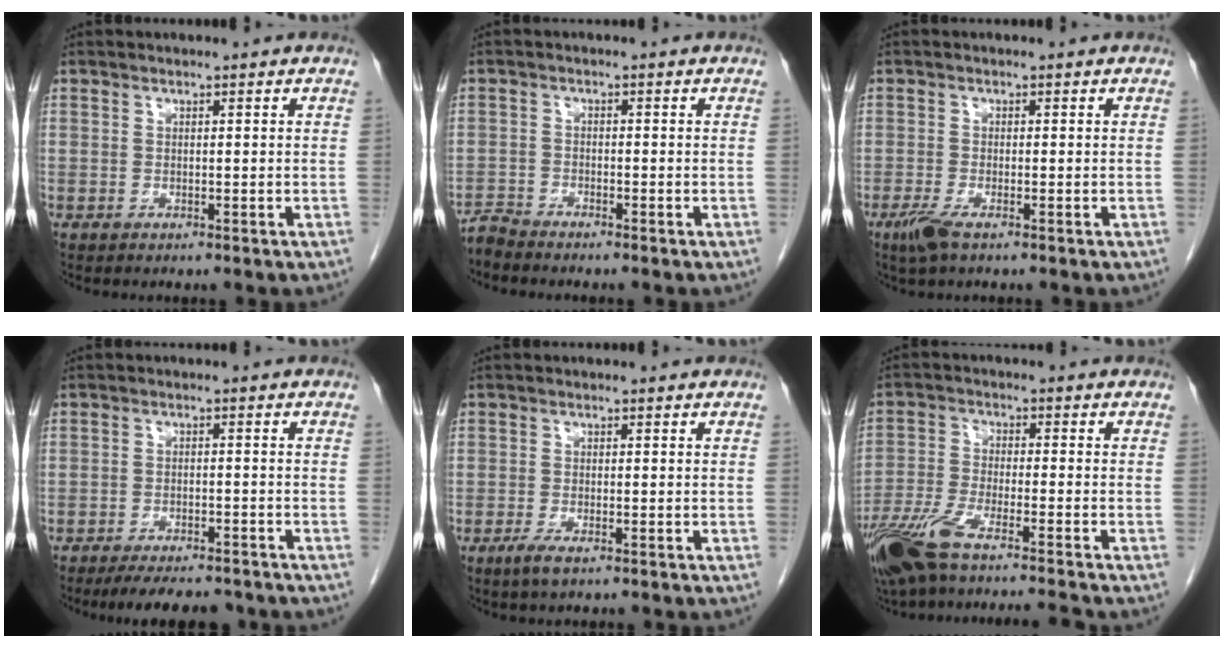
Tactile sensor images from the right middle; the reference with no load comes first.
{"total": 2.2, "force": [-2.1, -0.3, -0.1], "torque": [0.009, -0.010, -0.044]}
{"total": 3.0, "force": [-1.8, 0.5, 2.3], "torque": [-0.053, -0.008, -0.037]}
{"total": 8.7, "force": [-7.6, 2.2, 3.5], "torque": [-0.045, -0.007, -0.106]}
{"total": 2.3, "force": [-1.3, 0.5, 1.8], "torque": [-0.041, -0.005, -0.025]}
{"total": 13.1, "force": [-10.5, 0.3, 7.9], "torque": [-0.153, -0.028, -0.184]}